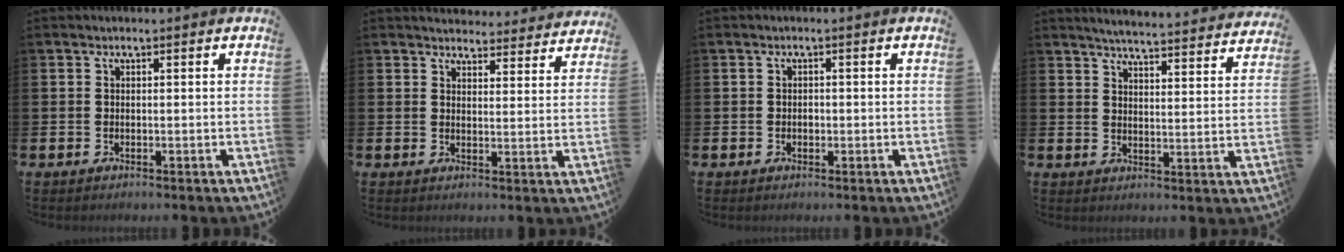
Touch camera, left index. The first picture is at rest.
{"total": 4.2, "force": [4.1, 0.9, -0.1], "torque": [0.002, -0.030, 0.071]}
{"total": 0.8, "force": [0.0, 0.7, 0.4], "torque": [-0.003, 0.002, -0.003]}
{"total": 5.3, "force": [5.3, -0.2, 0.8], "torque": [-0.028, -0.042, 0.090]}